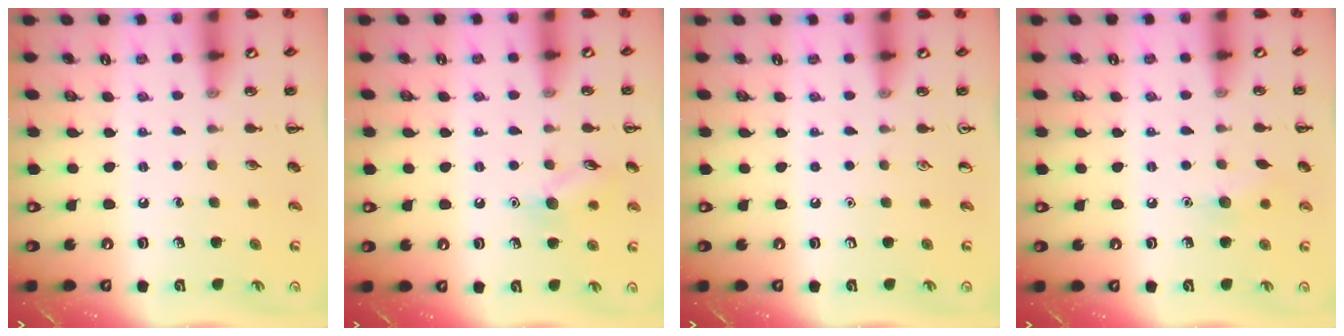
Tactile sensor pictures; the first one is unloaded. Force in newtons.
{"total": 8.2, "press": 8.1, "slide": 1.2}
{"total": 0.0}
{"total": 6.5, "press": 6.3, "slide": 1.7}